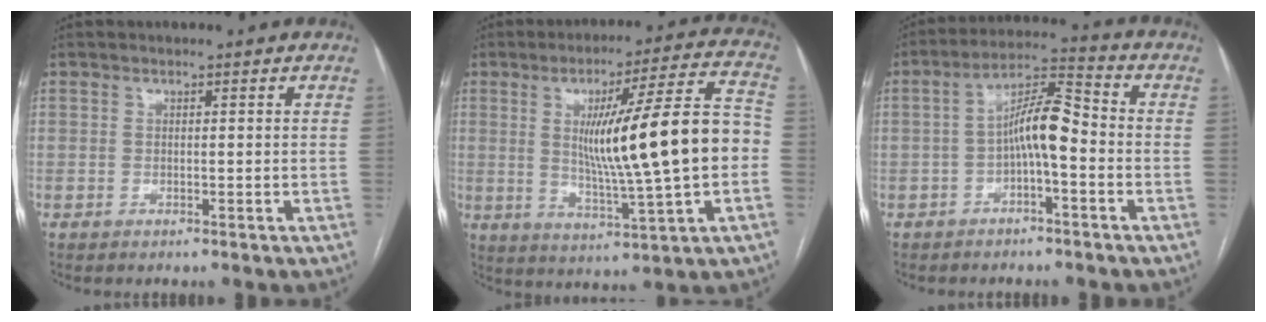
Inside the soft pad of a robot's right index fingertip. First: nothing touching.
{"total": 18.7, "force": [-0.1, 0.6, 18.7], "torque": [-0.291, 0.012, 0.001]}
{"total": 7.8, "force": [-1.6, 1.6, 7.5], "torque": [-0.136, 0.028, -0.029]}